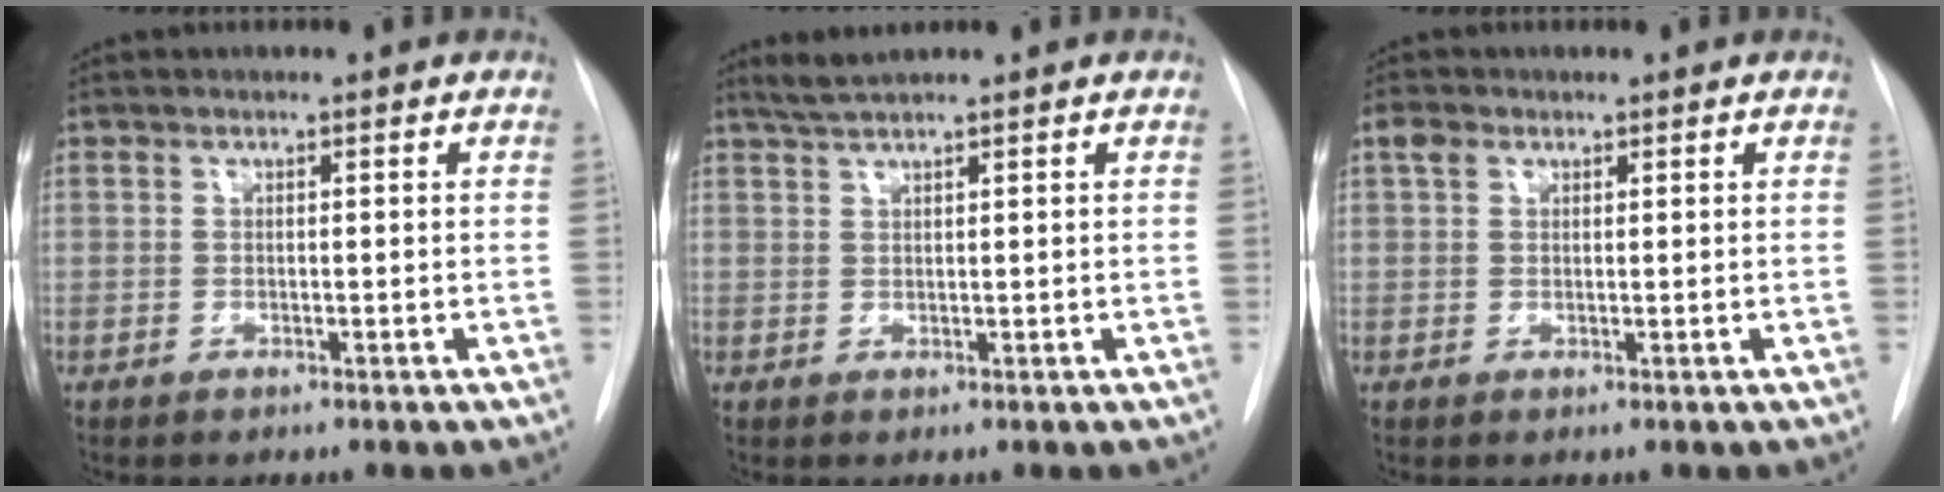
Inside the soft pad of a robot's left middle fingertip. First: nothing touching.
{"total": 2.4, "force": [2.1, -0.5, 1.0], "torque": [-0.025, 0.007, 0.045]}
{"total": 2.0, "force": [1.1, 1.4, 0.8], "torque": [-0.017, 0.012, 0.017]}